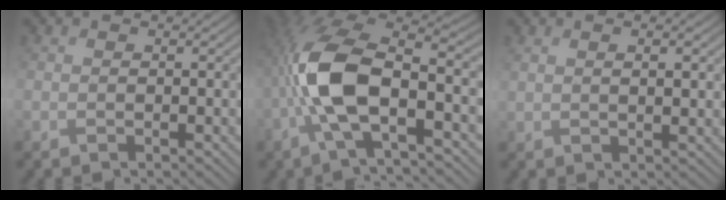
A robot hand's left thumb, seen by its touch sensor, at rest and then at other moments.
{"total": 12.5, "force": [-2.6, 5.1, 11.1], "torque": [-0.244, 0.002, -0.059]}
{"total": 2.6, "force": [1.1, 0.8, 2.2], "torque": [-0.043, -0.002, 0.027]}